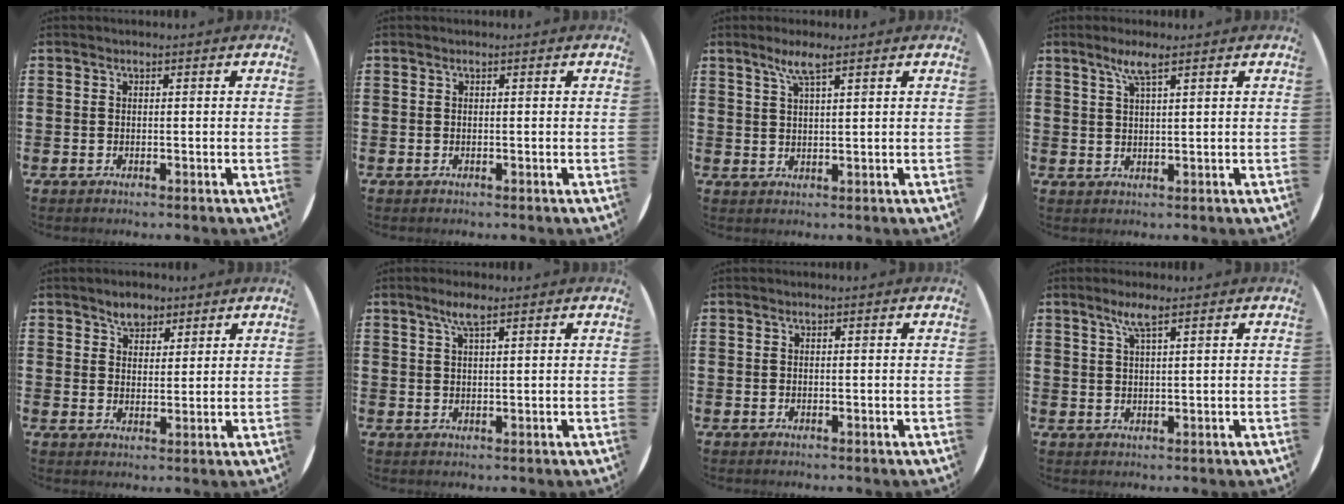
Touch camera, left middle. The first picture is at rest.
{"total": 0.0}
{"total": 3.5, "force": [2.4, 0.3, 2.5], "torque": [-0.054, 0.005, 0.042]}
{"total": 3.4, "force": [2.3, 0.2, 2.5], "torque": [-0.053, 0.005, 0.039]}
{"total": 3.3, "force": [2.8, 1.7, 0.5], "torque": [0.001, 0.000, 0.050]}
{"total": 2.8, "force": [1.9, 0.4, 2.1], "torque": [-0.043, 0.007, 0.031]}
{"total": 0.0}
{"total": 3.2, "force": [2.0, 0.2, 2.4], "torque": [-0.050, 0.005, 0.034]}